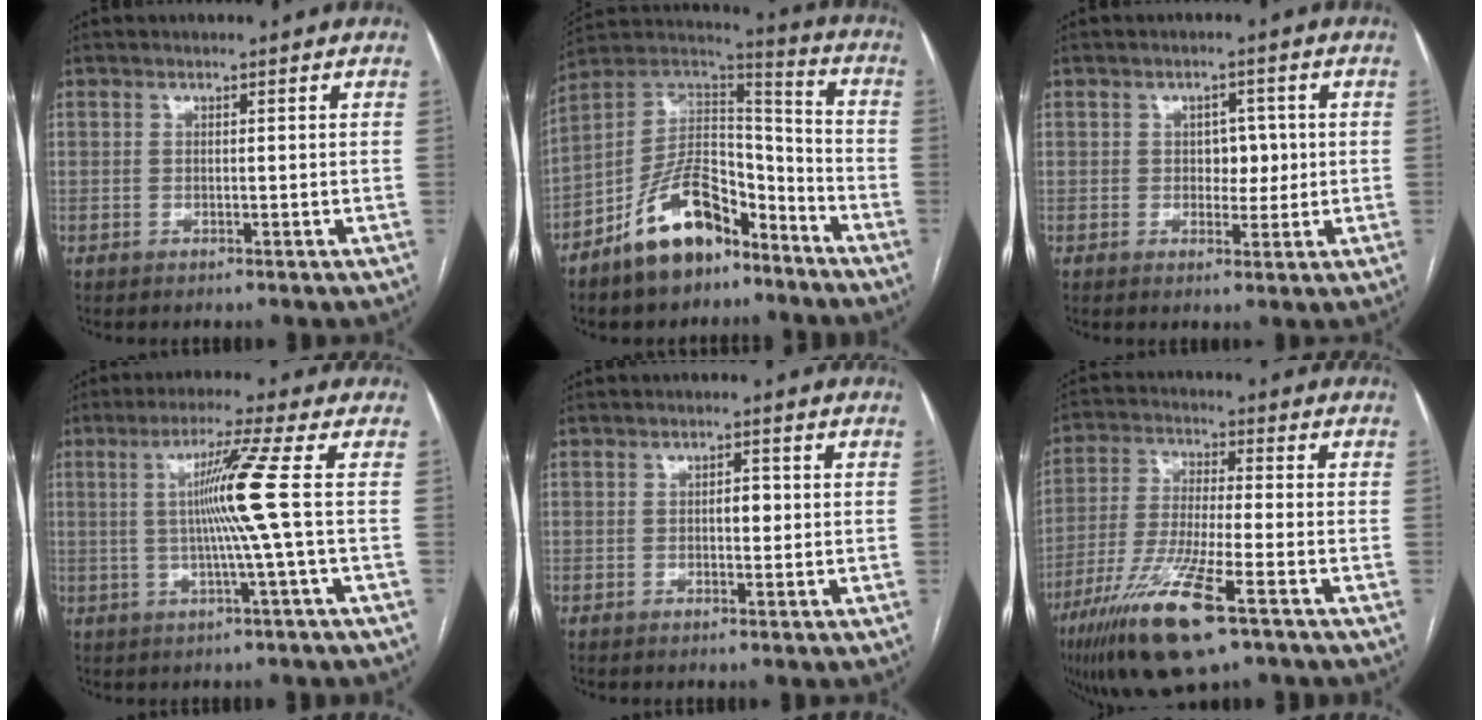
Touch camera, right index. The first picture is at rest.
{"total": 15.3, "force": [-9.8, 7.0, 9.4], "torque": [-0.175, 0.030, -0.172]}
{"total": 3.6, "force": [0.2, 2.4, 2.6], "torque": [-0.026, 0.007, 0.005]}
{"total": 7.9, "force": [0.3, -2.6, 7.5], "torque": [-0.137, 0.003, 0.014]}
{"total": 2.0, "force": [0.0, 1.0, 1.8], "torque": [-0.026, 0.004, -0.001]}
{"total": 14.7, "force": [-8.2, 1.5, 12.1], "torque": [-0.254, -0.036, -0.148]}